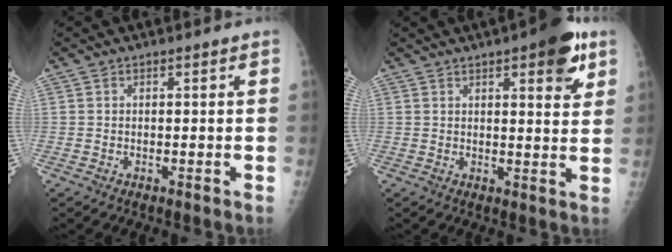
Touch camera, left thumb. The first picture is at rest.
{"total": 9.2, "force": [4.8, 2.9, 7.2], "torque": [-0.073, -0.017, 0.055]}